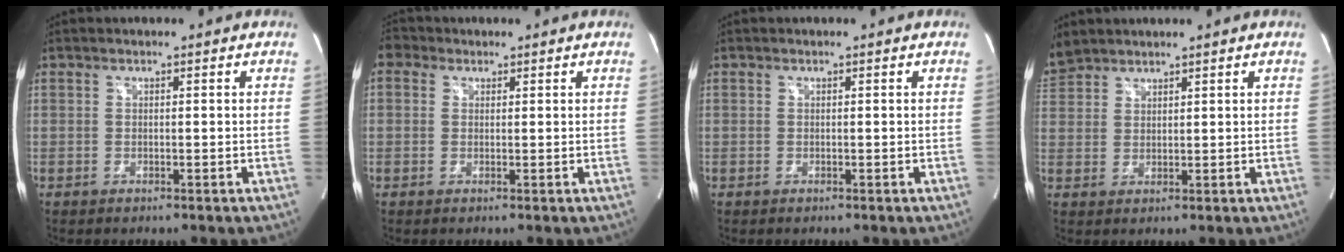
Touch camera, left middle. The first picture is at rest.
{"total": 2.7, "force": [1.2, 2.3, 0.8], "torque": [-0.018, 0.016, 0.018]}
{"total": 0.0}
{"total": 4.6, "force": [4.2, 1.6, 0.6], "torque": [-0.023, 0.019, 0.090]}